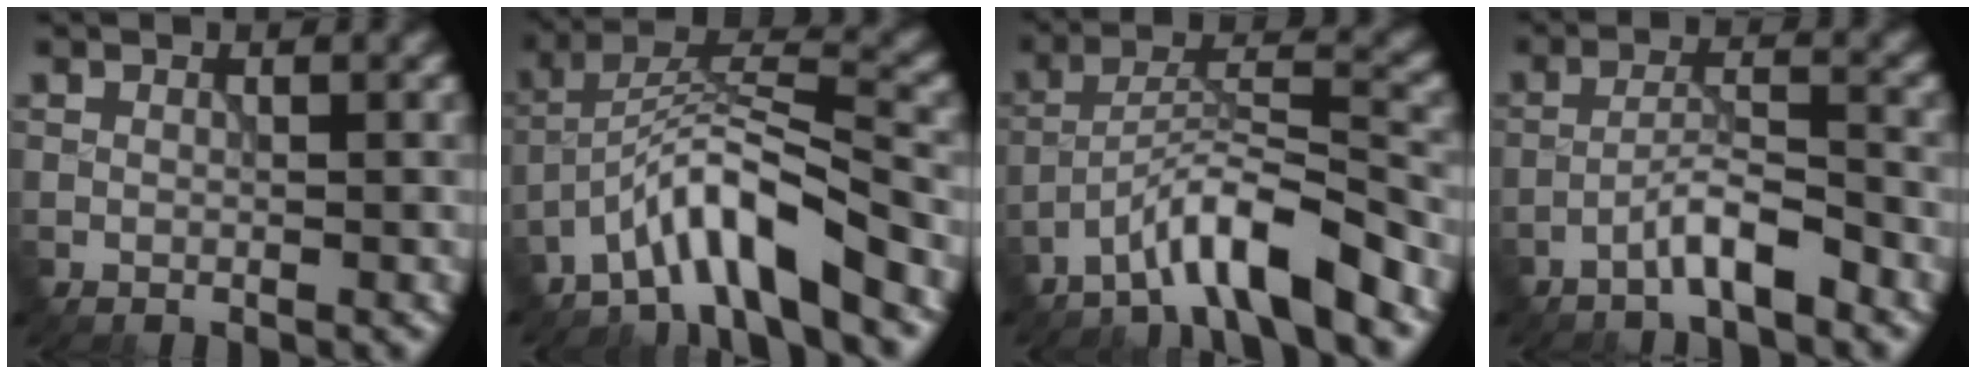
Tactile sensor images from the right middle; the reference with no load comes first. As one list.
[{"total": 6.8, "force": [-4.9, 1.0, 4.7], "torque": [-0.075, 0.016, -0.093]}, {"total": 6.8, "force": [-4.9, 0.9, 4.6], "torque": [-0.076, 0.015, -0.089]}, {"total": 3.5, "force": [-2.5, 0.4, 2.5], "torque": [-0.044, 0.015, -0.050]}]